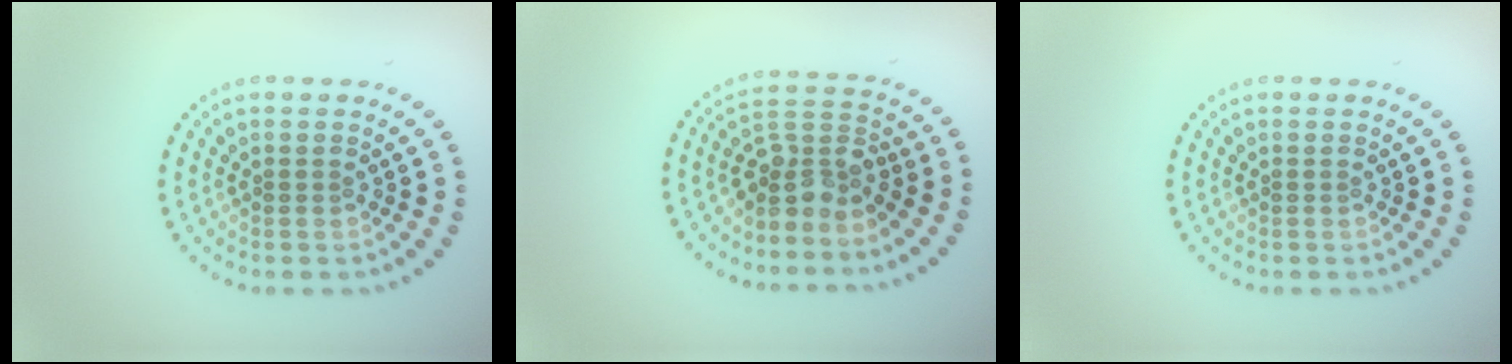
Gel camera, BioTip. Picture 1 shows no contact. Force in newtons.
{"total": 3.7, "press": 3.1, "slide": 1.9}
{"total": 0.0}